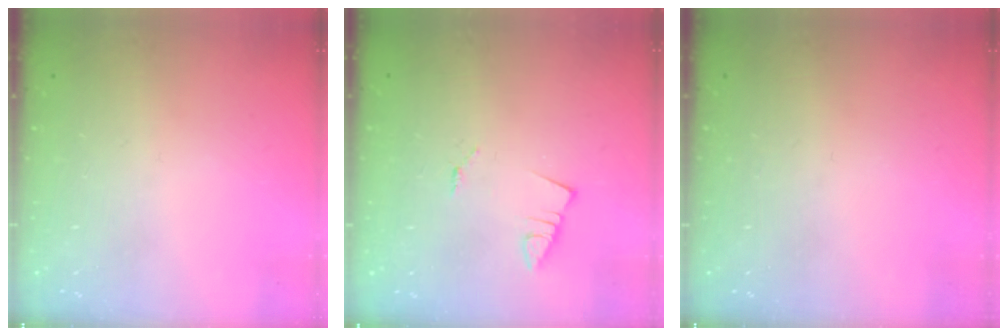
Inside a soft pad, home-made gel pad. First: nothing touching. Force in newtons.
{"total": 1.3, "press": 1.3, "slide": 0.1}
{"total": 0.0}